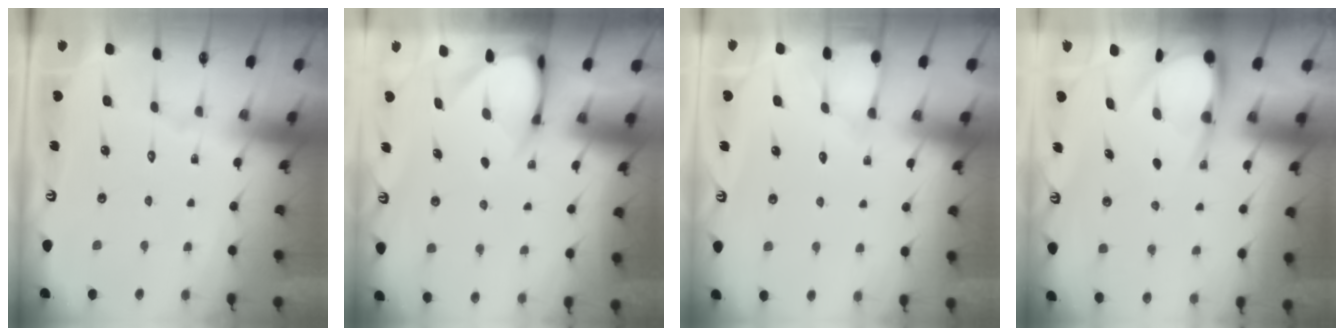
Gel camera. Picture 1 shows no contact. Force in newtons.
{"total": 4.5, "press": 4.4, "slide": 0.5}
{"total": 4.5, "press": 4.5, "slide": 0.5}
{"total": 6.7, "press": 6.6, "slide": 0.8}